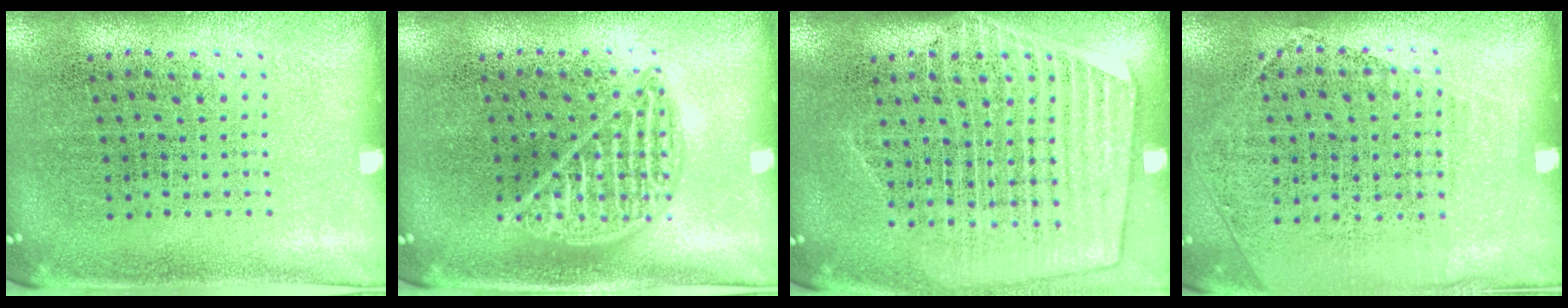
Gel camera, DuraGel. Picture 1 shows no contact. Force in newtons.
{"total": 1.1, "press": 1.0, "slide": 0.2}
{"total": 1.6, "press": 1.4, "slide": 0.7}
{"total": 1.2, "press": 1.0, "slide": 0.7}